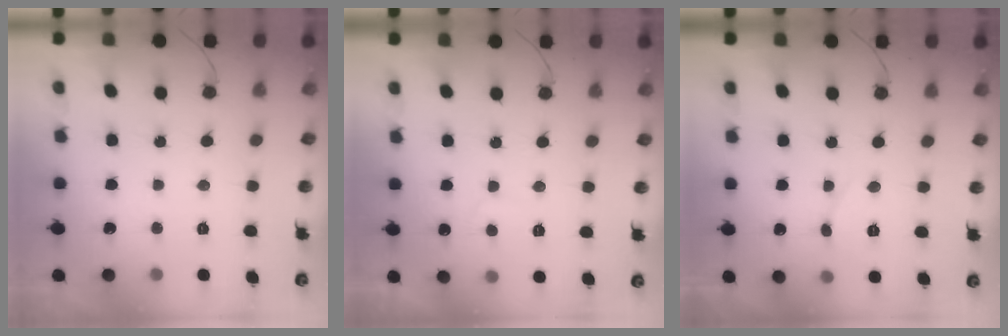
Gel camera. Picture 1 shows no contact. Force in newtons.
{"total": 2.0, "press": 1.9, "slide": 0.6}
{"total": 2.9, "press": 2.9, "slide": 0.3}